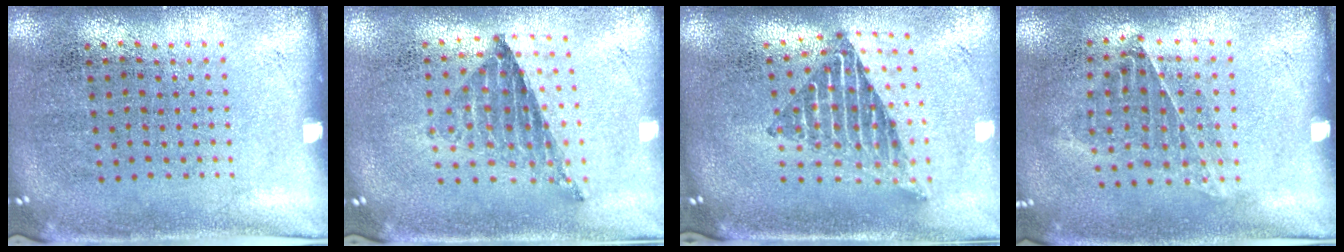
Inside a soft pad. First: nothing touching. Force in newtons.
{"total": 0.5, "press": 0.5, "slide": 0.1}
{"total": 2.3, "press": 1.6, "slide": 1.6}
{"total": 0.9, "press": 0.8, "slide": 0.4}